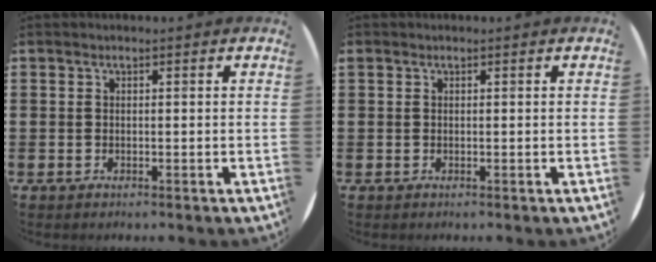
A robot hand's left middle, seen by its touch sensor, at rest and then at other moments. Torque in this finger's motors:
{"motor_torque": [0.35, -0.28, 0.11, 0.03]}